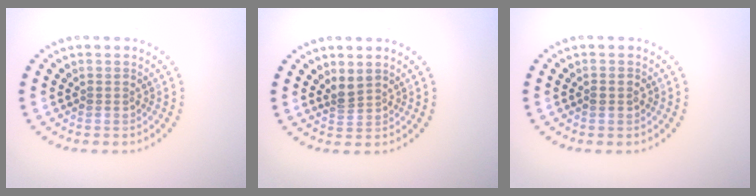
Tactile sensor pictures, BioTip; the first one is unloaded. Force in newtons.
{"total": 1.6, "press": 1.2, "slide": 1.2}
{"total": 0.9, "press": 0.9, "slide": 0.1}